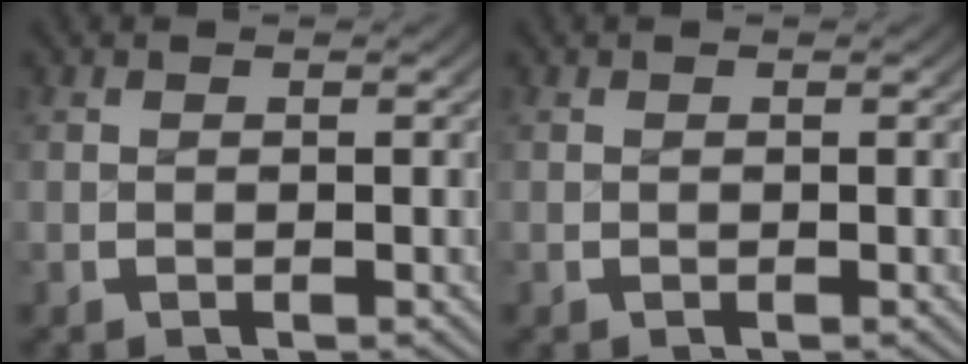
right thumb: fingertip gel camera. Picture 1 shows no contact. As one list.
[{"total": 0.0}]